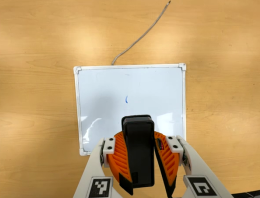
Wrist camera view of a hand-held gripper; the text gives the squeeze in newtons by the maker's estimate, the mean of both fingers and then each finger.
{"total": 11.0, "left": 10.6, "right": 11.4}